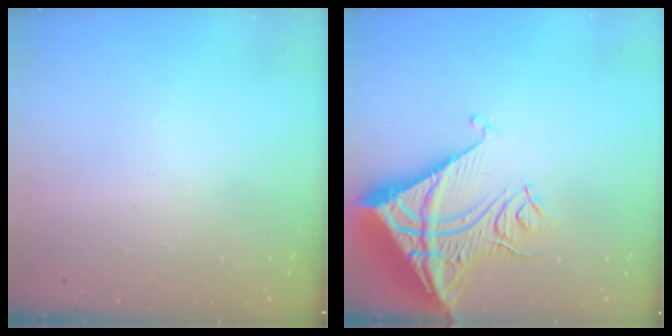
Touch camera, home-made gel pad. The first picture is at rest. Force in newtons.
{"total": 18.3, "press": 18.1, "slide": 2.4}